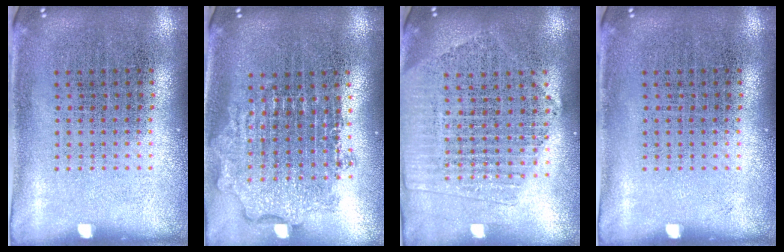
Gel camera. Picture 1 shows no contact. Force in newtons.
{"total": 1.9, "press": 1.5, "slide": 1.1}
{"total": 2.0, "press": 1.8, "slide": 0.9}
{"total": 0.0}